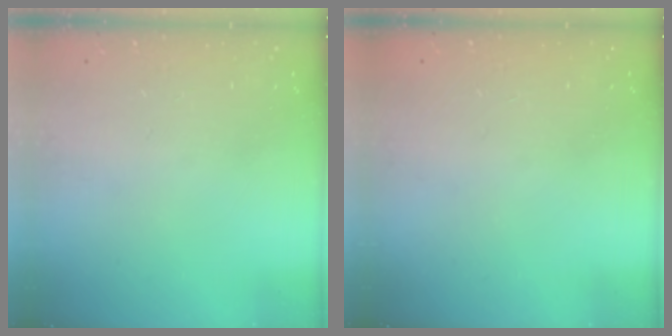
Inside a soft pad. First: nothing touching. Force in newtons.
{"total": 0.0}